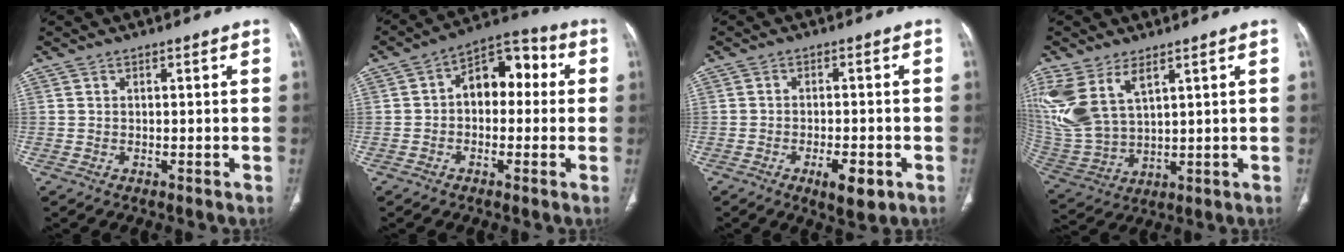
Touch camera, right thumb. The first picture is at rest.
{"total": 10.4, "force": [0.7, 6.8, 7.8], "torque": [-0.080, 0.039, -0.002]}
{"total": 5.9, "force": [-2.7, 2.3, 4.8], "torque": [-0.069, 0.004, -0.036]}
{"total": 14.6, "force": [6.9, 7.8, 10.2], "torque": [-0.232, -0.021, 0.159]}